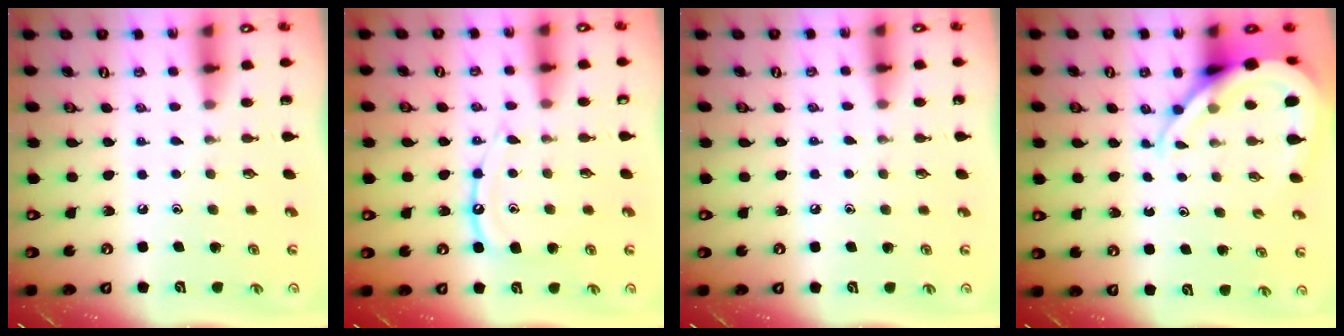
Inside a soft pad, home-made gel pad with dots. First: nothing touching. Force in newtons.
{"total": 11.2, "press": 11.2, "slide": 1.0}
{"total": 5.0, "press": 5.0, "slide": 0.6}
{"total": 10.1, "press": 10.1, "slide": 0.9}